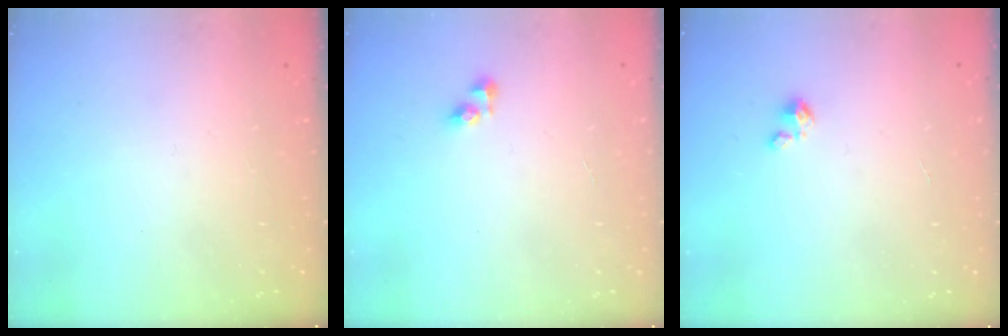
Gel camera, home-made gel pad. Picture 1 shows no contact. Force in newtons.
{"total": 4.0, "press": 3.9, "slide": 0.6}
{"total": 1.3, "press": 1.3, "slide": 0.1}